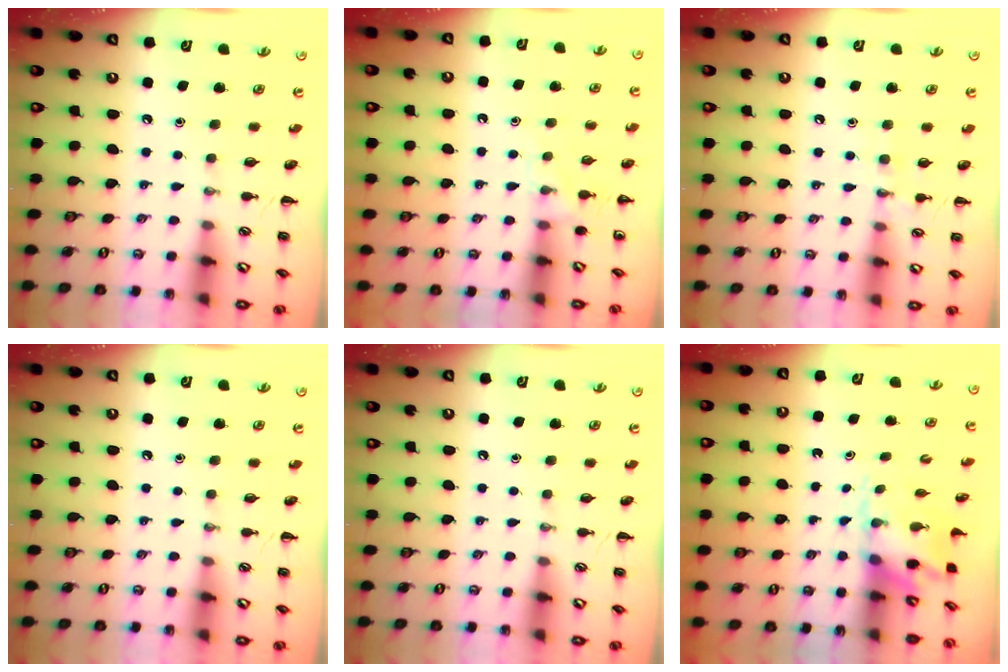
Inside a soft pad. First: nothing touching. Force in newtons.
{"total": 6.8, "press": 6.3, "slide": 2.4}
{"total": 7.0, "press": 6.8, "slide": 1.5}
{"total": 0.0}
{"total": 0.0}
{"total": 2.9, "press": 2.8, "slide": 0.7}